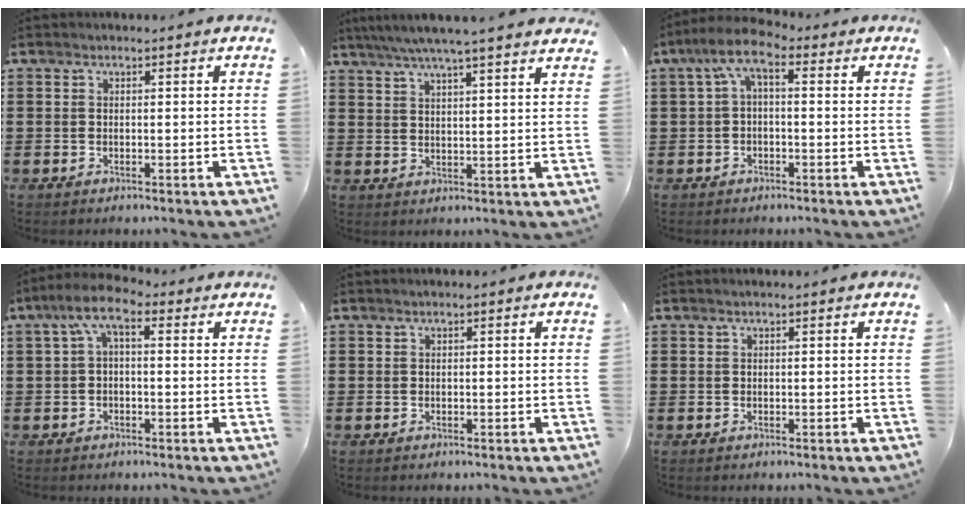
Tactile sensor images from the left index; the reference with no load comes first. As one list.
[{"total": 5.2, "force": [4.6, -0.4, 2.4], "torque": [-0.061, -0.015, 0.081]}, {"total": 4.7, "force": [-0.3, 1.8, 4.4], "torque": [-0.100, -0.001, -0.015]}, {"total": 5.1, "force": [0.6, 2.0, 4.7], "torque": [-0.101, 0.007, 0.005]}, {"total": 0.0}, {"total": 0.0}]